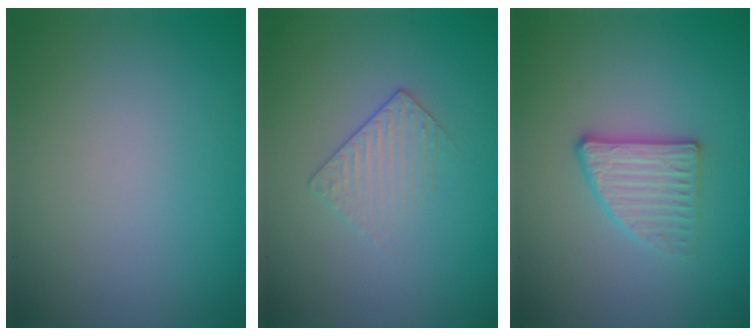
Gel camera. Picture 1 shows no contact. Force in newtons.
{"total": 1.4, "press": 0.9, "slide": 1.1}
{"total": 2.8, "press": 2.5, "slide": 1.2}